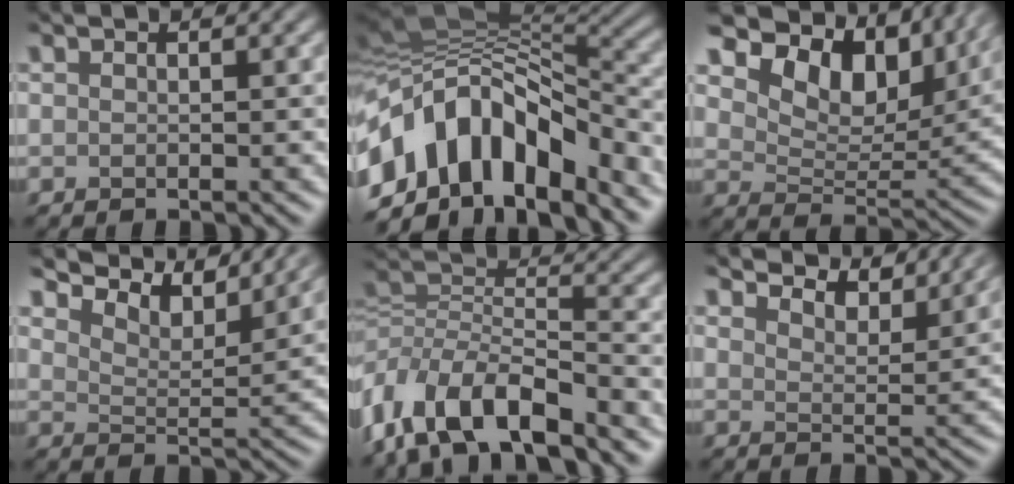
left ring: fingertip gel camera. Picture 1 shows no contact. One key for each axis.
{"total": 13.4, "fx": -5.9, "fy": 7.7, "fz": 9.3, "tx": -0.159, "ty": 0.021, "tz": -0.109}
{"total": 12.8, "fx": 7.9, "fy": 7.0, "fz": 7.4, "tx": -0.122, "ty": 0.010, "tz": 0.131}
{"total": 8.4, "fx": 7.8, "fy": 1.6, "fz": 2.8, "tx": -0.063, "ty": 0.006, "tz": 0.112}
{"total": 10.1, "fx": -6.3, "fy": 4.1, "fz": 6.7, "tx": -0.122, "ty": 0.004, "tz": -0.126}
{"total": 6.2, "fx": 5.9, "fy": 0.9, "fz": 1.6, "tx": -0.046, "ty": 0.003, "tz": 0.079}